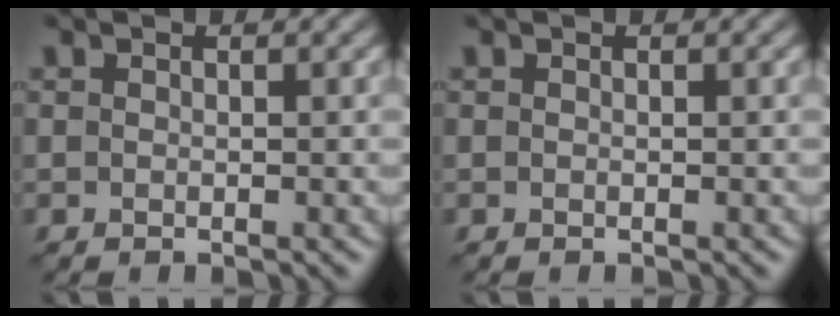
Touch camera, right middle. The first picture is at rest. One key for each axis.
{"total": 0.0}